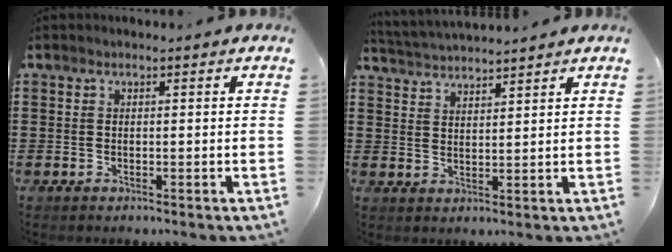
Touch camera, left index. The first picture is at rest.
{"total": 2.8, "force": [2.8, -0.2, -0.1], "torque": [-0.010, -0.012, 0.050]}